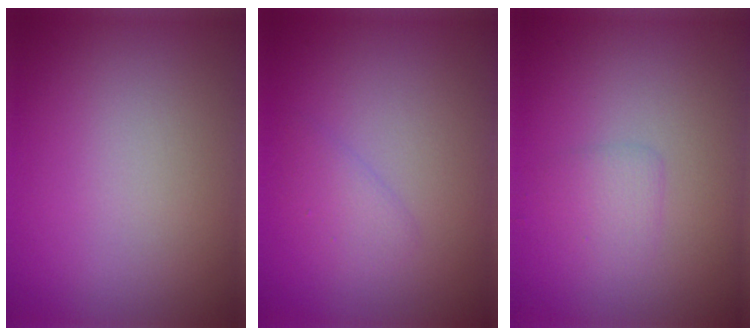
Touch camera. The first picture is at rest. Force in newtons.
{"total": 1.4, "press": 1.4, "slide": 0.1}
{"total": 1.3, "press": 1.3, "slide": 0.1}